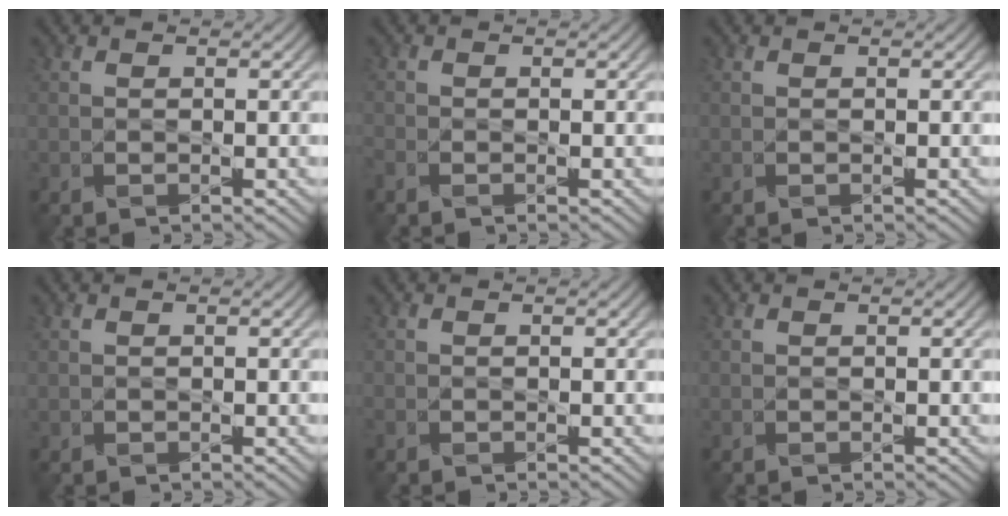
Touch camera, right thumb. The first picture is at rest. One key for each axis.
{"total": 1.3, "fx": -1.1, "fy": 0.5, "fz": 0.6, "tx": -0.021, "ty": -0.008, "tz": -0.027}
{"total": 0.0}
{"total": 0.0}
{"total": 0.7, "fx": -0.6, "fy": 0.3, "fz": 0.2, "tx": -0.008, "ty": -0.005, "tz": -0.011}
{"total": 0.0}